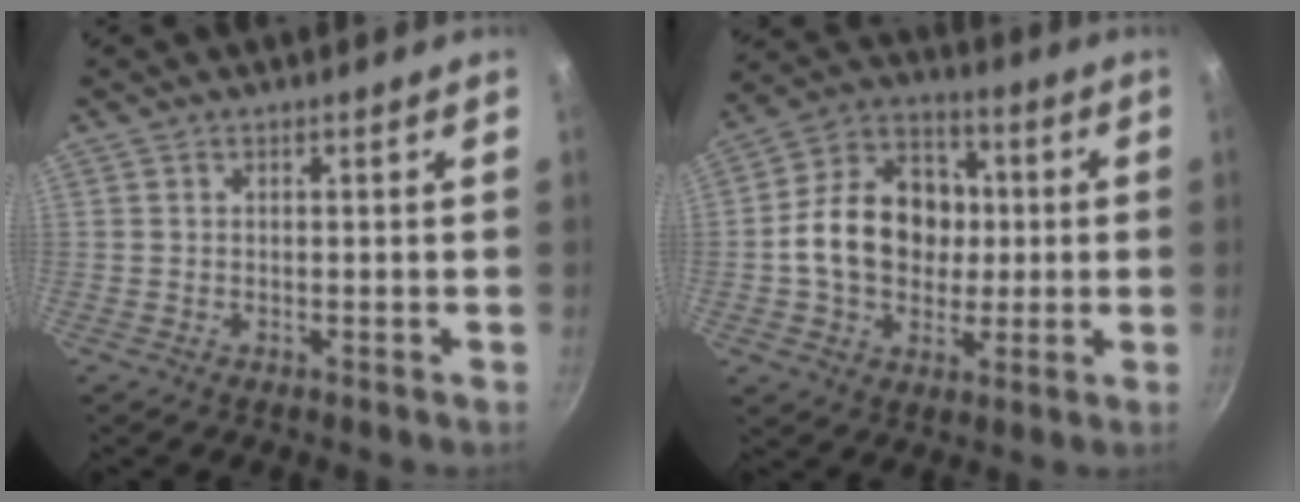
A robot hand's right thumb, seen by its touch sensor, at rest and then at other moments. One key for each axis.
{"total": 16.9, "fx": 0.0, "fy": 13.2, "fz": 10.5, "tx": -0.141, "ty": 0.028, "tz": -0.010}